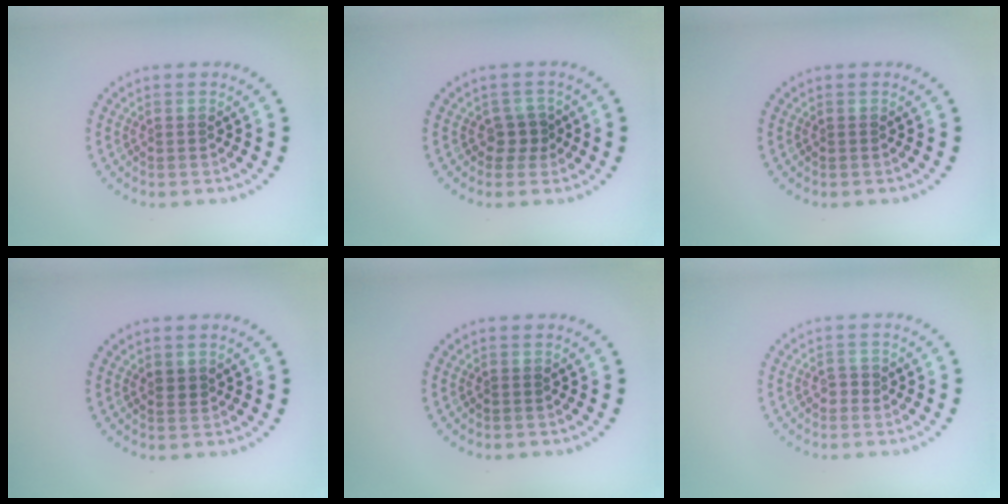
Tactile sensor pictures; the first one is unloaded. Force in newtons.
{"total": 1.7, "press": 1.4, "slide": 1.1}
{"total": 0.0}
{"total": 1.0, "press": 0.9, "slide": 0.5}
{"total": 0.0}
{"total": 1.0, "press": 0.9, "slide": 0.4}